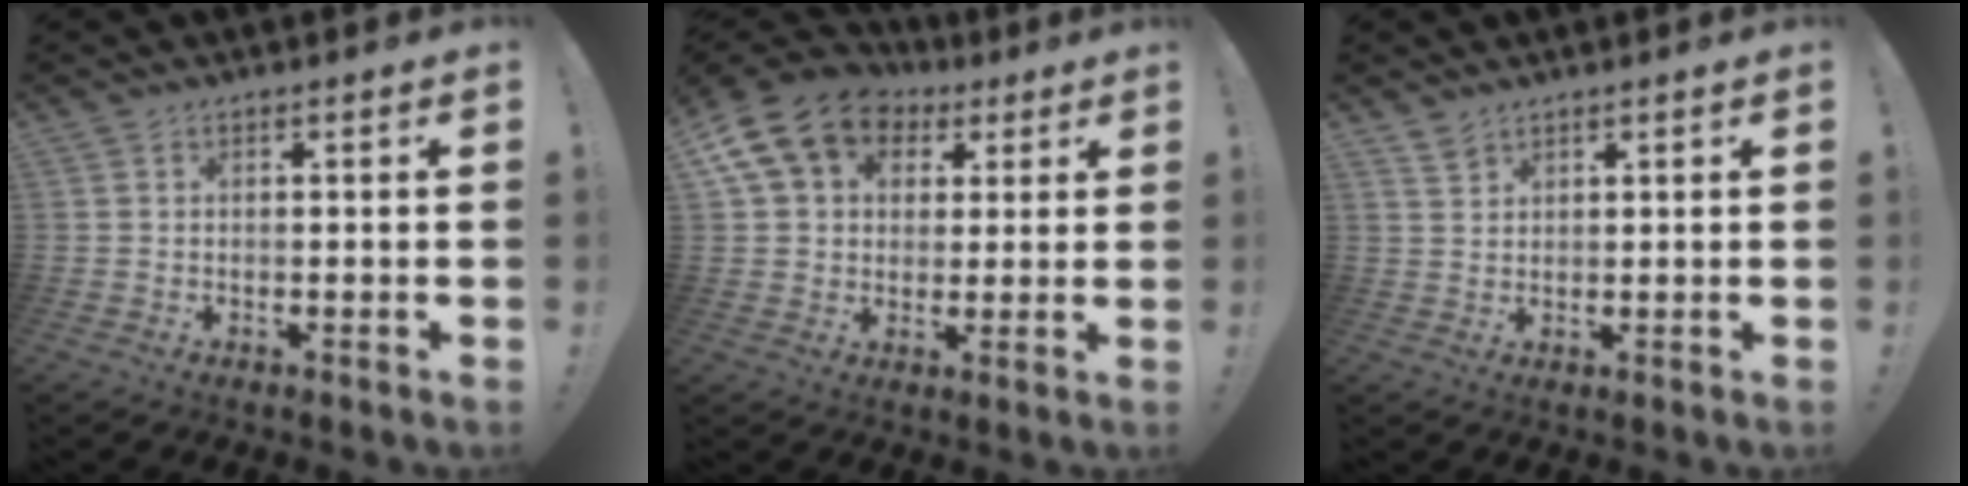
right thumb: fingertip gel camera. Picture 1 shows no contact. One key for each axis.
{"total": 14.8, "fx": 6.3, "fy": 11.3, "fz": 7.3, "tx": -0.107, "ty": -0.023, "tz": 0.123}
{"total": 3.0, "fx": 2.4, "fy": 1.4, "fz": 0.8, "tx": -0.009, "ty": -0.016, "tz": 0.046}